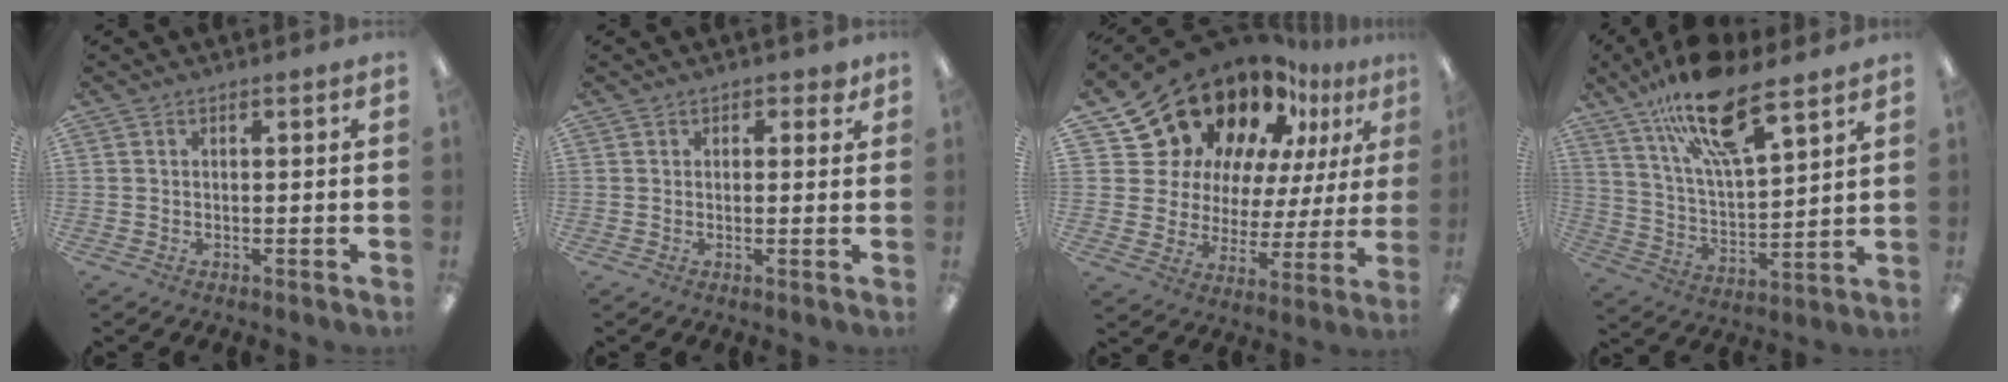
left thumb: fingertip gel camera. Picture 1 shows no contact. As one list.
[{"total": 1.7, "force": [1.0, 1.2, 0.7], "torque": [-0.006, 0.001, 0.017]}, {"total": 21.4, "force": [16.3, 12.1, 6.8], "torque": [-0.139, -0.115, 0.312]}, {"total": 18.9, "force": [12.9, 5.9, 12.5], "torque": [-0.216, -0.066, 0.218]}]